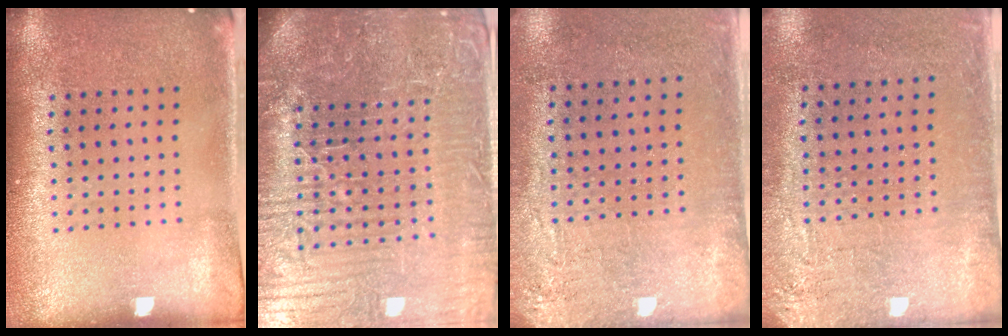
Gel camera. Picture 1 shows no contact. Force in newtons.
{"total": 6.8, "press": 6.1, "slide": 3.0}
{"total": 2.8, "press": 2.3, "slide": 1.6}
{"total": 2.7, "press": 2.3, "slide": 1.3}